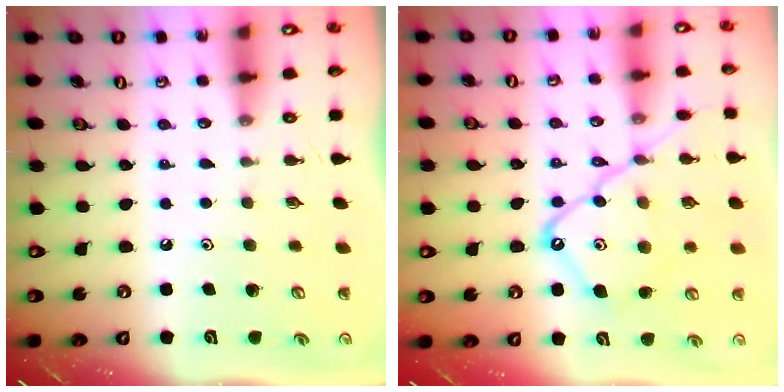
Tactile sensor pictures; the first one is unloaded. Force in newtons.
{"total": 16.5, "press": 16.4, "slide": 1.6}